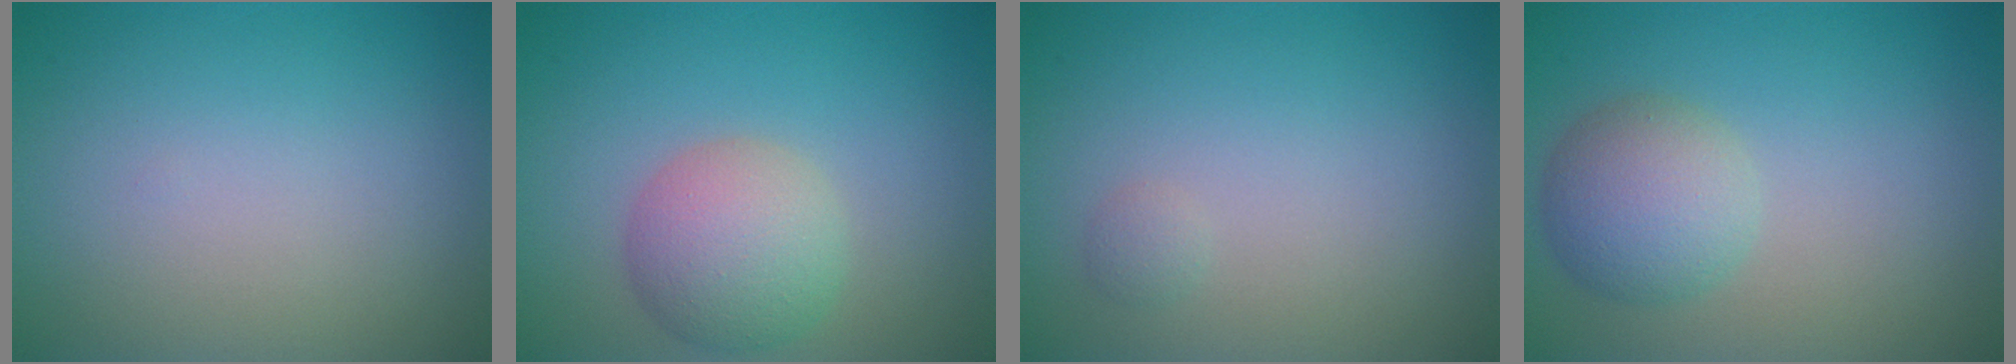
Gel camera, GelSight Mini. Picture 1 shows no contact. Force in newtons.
{"total": 4.6, "press": 4.6, "slide": 0.2}
{"total": 0.6, "press": 0.6, "slide": 0.0}
{"total": 4.1, "press": 4.0, "slide": 0.1}